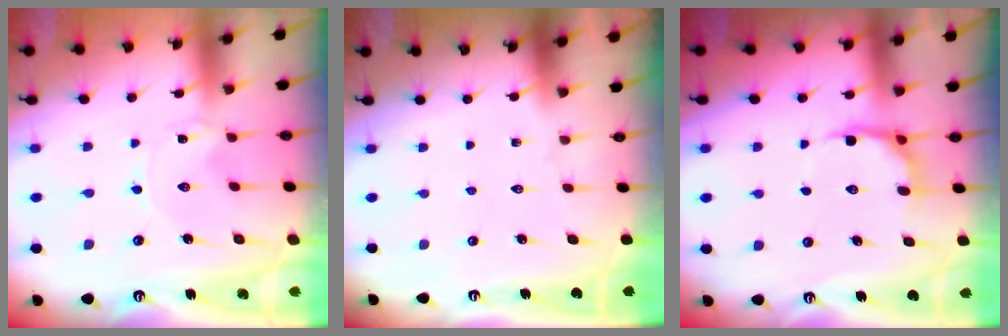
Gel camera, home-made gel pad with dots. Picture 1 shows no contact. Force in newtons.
{"total": 0.0}
{"total": 6.1, "press": 5.4, "slide": 2.9}